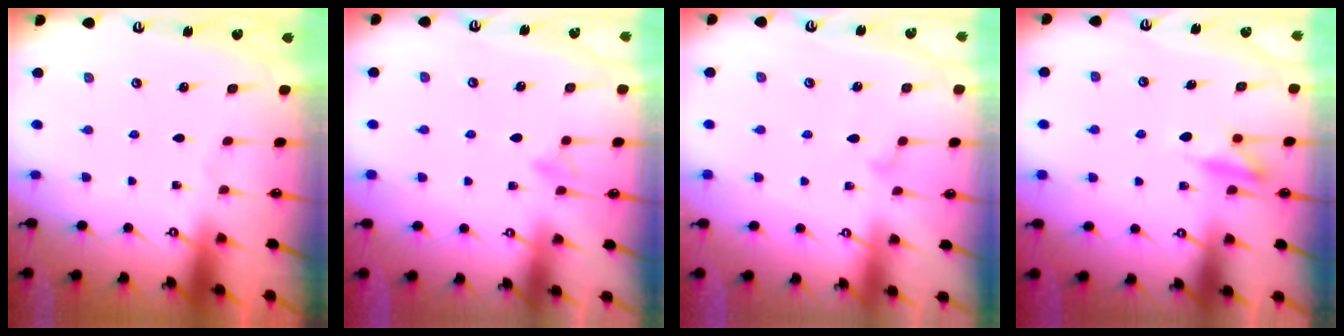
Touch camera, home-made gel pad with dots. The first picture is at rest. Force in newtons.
{"total": 7.7, "press": 7.7, "slide": 0.7}
{"total": 8.0, "press": 7.9, "slide": 0.5}
{"total": 10.5, "press": 10.4, "slide": 1.2}